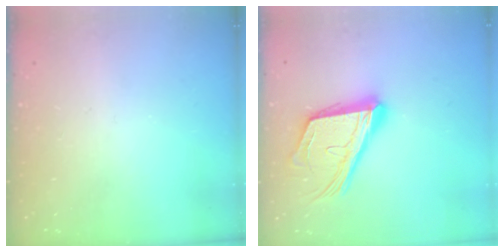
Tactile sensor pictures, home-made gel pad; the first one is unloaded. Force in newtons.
{"total": 19.7, "press": 19.6, "slide": 2.3}